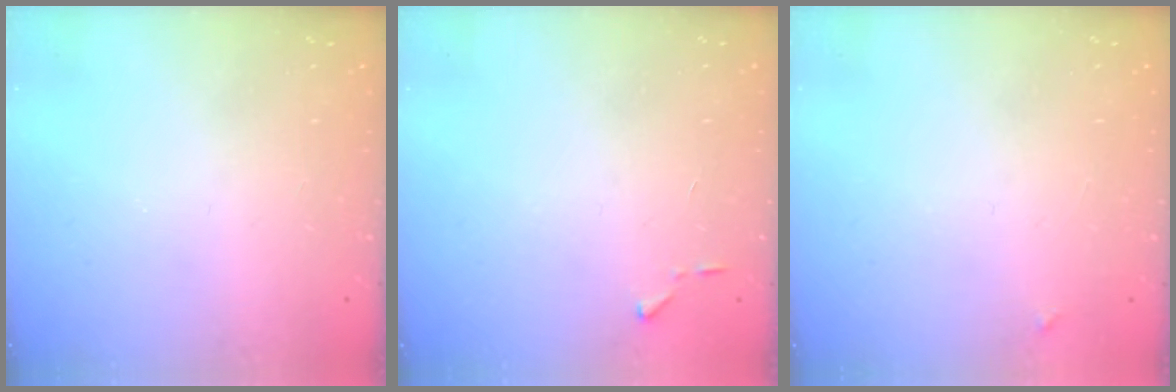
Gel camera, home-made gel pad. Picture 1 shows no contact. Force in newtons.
{"total": 3.6, "press": 3.6, "slide": 0.5}
{"total": 3.3, "press": 3.3, "slide": 0.4}